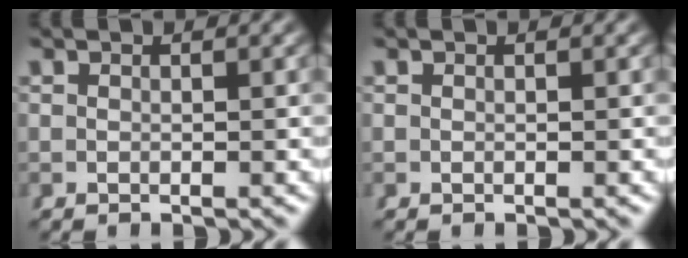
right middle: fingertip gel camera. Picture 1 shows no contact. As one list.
[{"total": 0.0}]